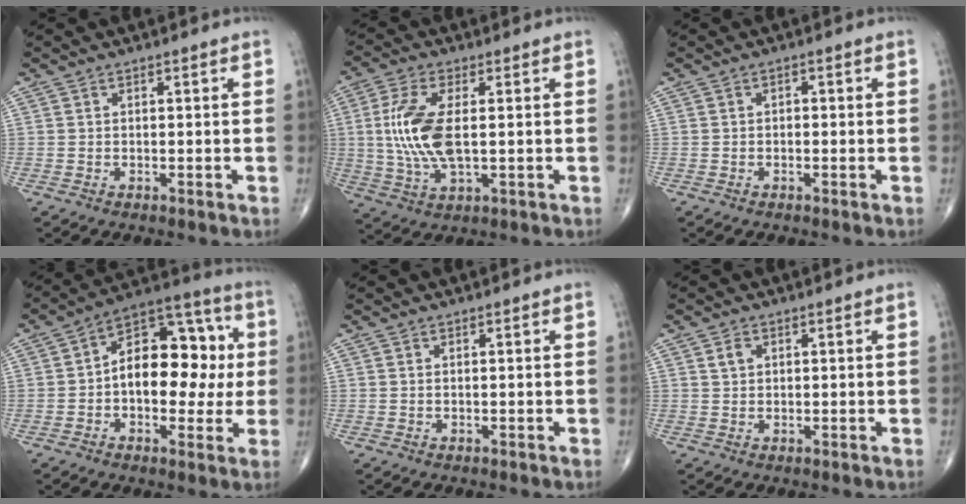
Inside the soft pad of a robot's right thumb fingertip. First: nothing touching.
{"total": 11.5, "force": [0.7, 4.9, 10.4], "torque": [-0.228, -0.004, 0.017]}
{"total": 0.8, "force": [-0.2, 0.6, 0.5], "torque": [0.000, 0.004, -0.007]}
{"total": 17.6, "force": [0.2, 10.6, 14.0], "torque": [-0.162, 0.041, -0.003]}
{"total": 0.0}
{"total": 1.9, "force": [0.8, 1.4, 1.1], "torque": [-0.016, 0.001, 0.014]}